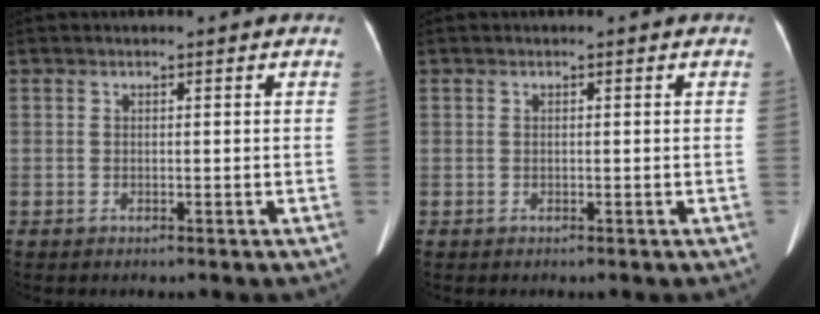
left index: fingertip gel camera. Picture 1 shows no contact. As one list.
[{"total": 0.0}]